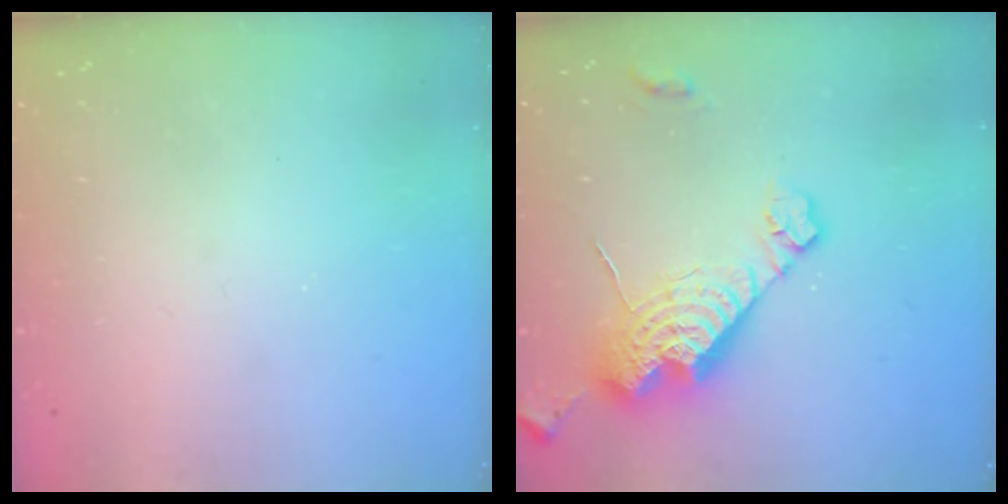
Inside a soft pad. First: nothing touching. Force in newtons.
{"total": 16.6, "press": 16.5, "slide": 1.5}